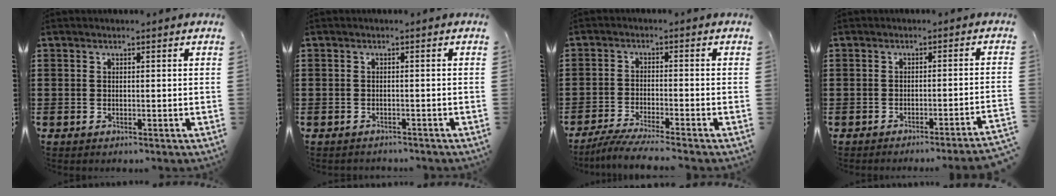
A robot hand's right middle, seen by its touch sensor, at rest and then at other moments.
{"total": 0.9, "force": [-0.8, 0.1, -0.1], "torque": [0.000, 0.001, -0.019]}
{"total": 4.0, "force": [-3.6, -0.3, 1.5], "torque": [-0.039, -0.013, -0.075]}
{"total": 2.4, "force": [-2.1, -0.6, 1.0], "torque": [-0.016, -0.002, -0.045]}